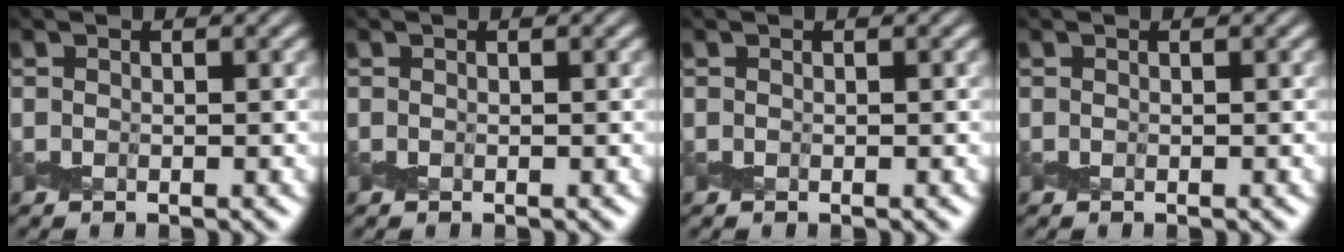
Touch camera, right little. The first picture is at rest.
{"total": 0.0}
{"total": 0.0}
{"total": 0.0}